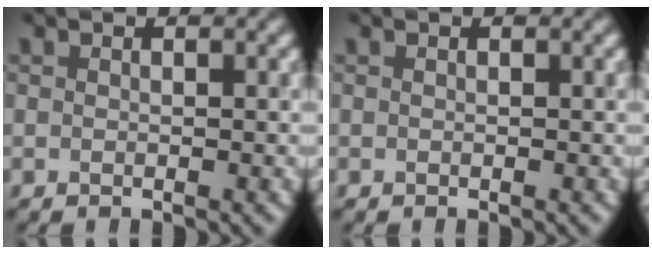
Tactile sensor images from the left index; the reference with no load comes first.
{"total": 0.0}